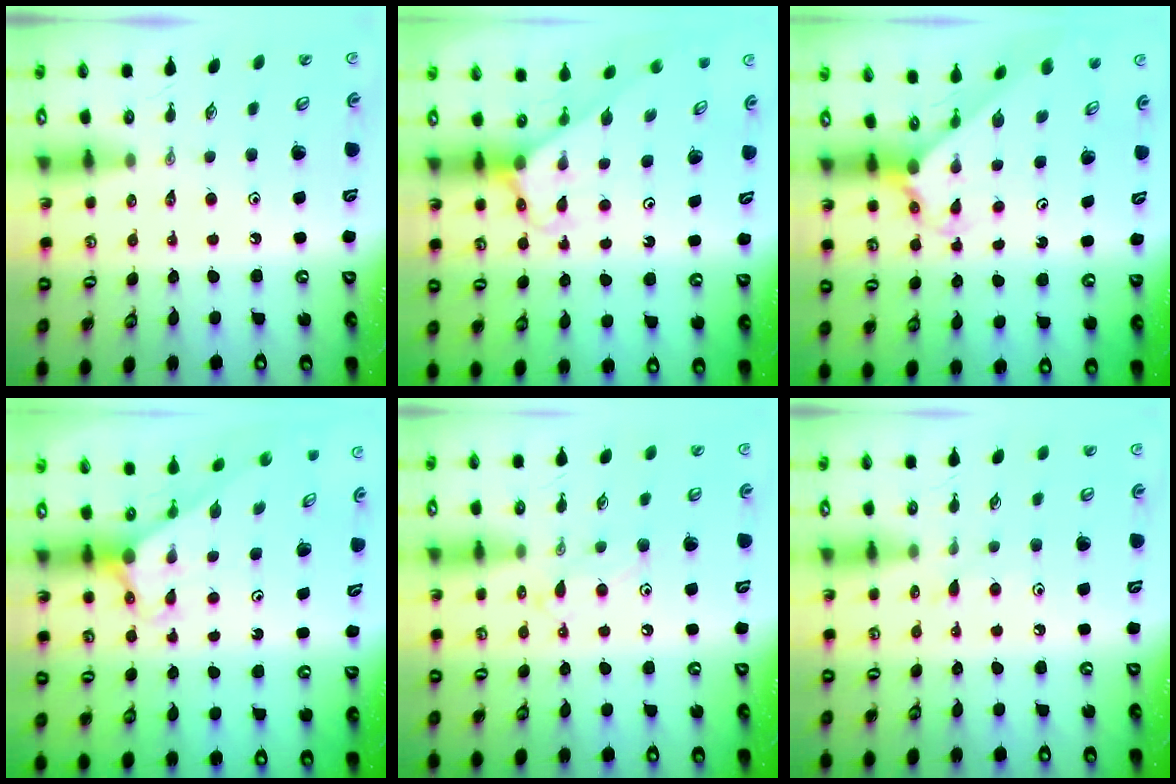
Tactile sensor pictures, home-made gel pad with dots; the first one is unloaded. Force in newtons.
{"total": 3.0, "press": 3.0, "slide": 0.2}
{"total": 2.3, "press": 2.3, "slide": 0.2}
{"total": 2.8, "press": 2.8, "slide": 0.1}
{"total": 9.4, "press": 9.4, "slide": 0.8}
{"total": 6.5, "press": 6.5, "slide": 0.7}